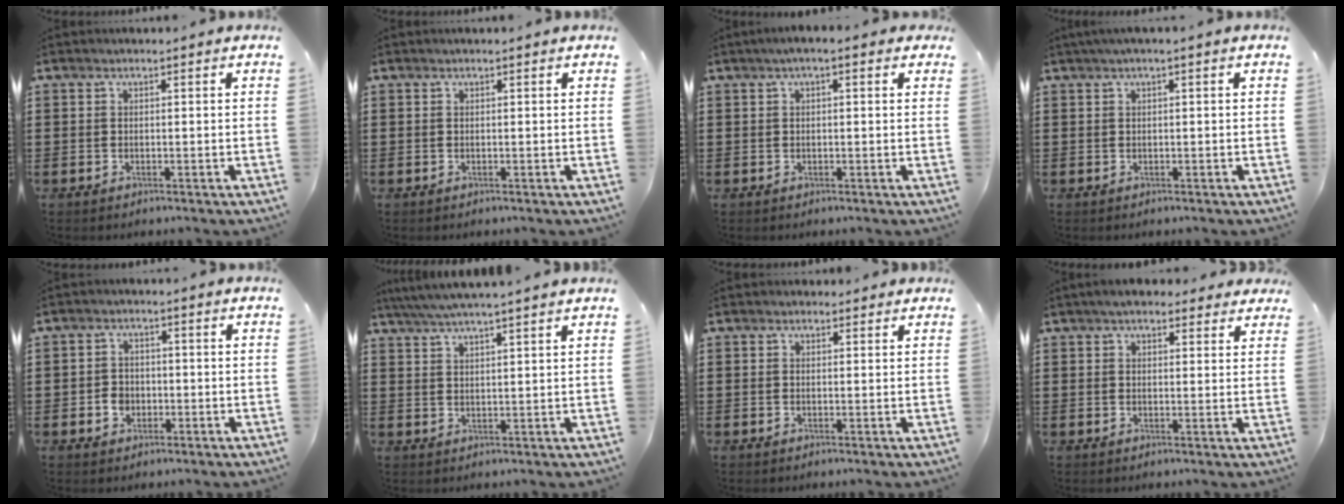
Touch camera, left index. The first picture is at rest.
{"total": 0.0}
{"total": 1.9, "force": [0.6, 0.4, 1.8], "torque": [-0.033, 0.006, 0.009]}
{"total": 1.1, "force": [0.2, 0.0, 1.1], "torque": [-0.018, -0.003, 0.005]}
{"total": 2.6, "force": [-0.9, 2.2, 1.1], "torque": [-0.026, 0.004, -0.019]}
{"total": 4.0, "force": [3.6, -0.6, 1.7], "torque": [-0.042, -0.009, 0.064]}
{"total": 0.9, "force": [0.7, 0.5, 0.2], "torque": [-0.006, 0.004, 0.013]}
{"total": 3.8, "force": [3.1, 1.3, 1.7], "torque": [-0.041, 0.004, 0.057]}